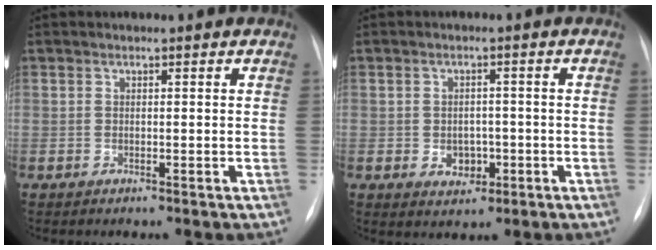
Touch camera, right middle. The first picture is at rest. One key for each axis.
{"total": 3.7, "fx": -1.1, "fy": 2.8, "fz": 2.1, "tx": -0.026, "ty": 0.007, "tz": -0.007}